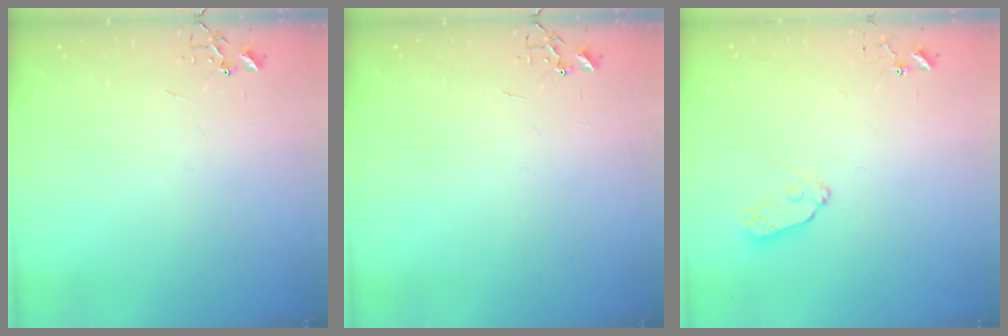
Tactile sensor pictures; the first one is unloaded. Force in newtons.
{"total": 0.0}
{"total": 7.3, "press": 7.3, "slide": 0.4}